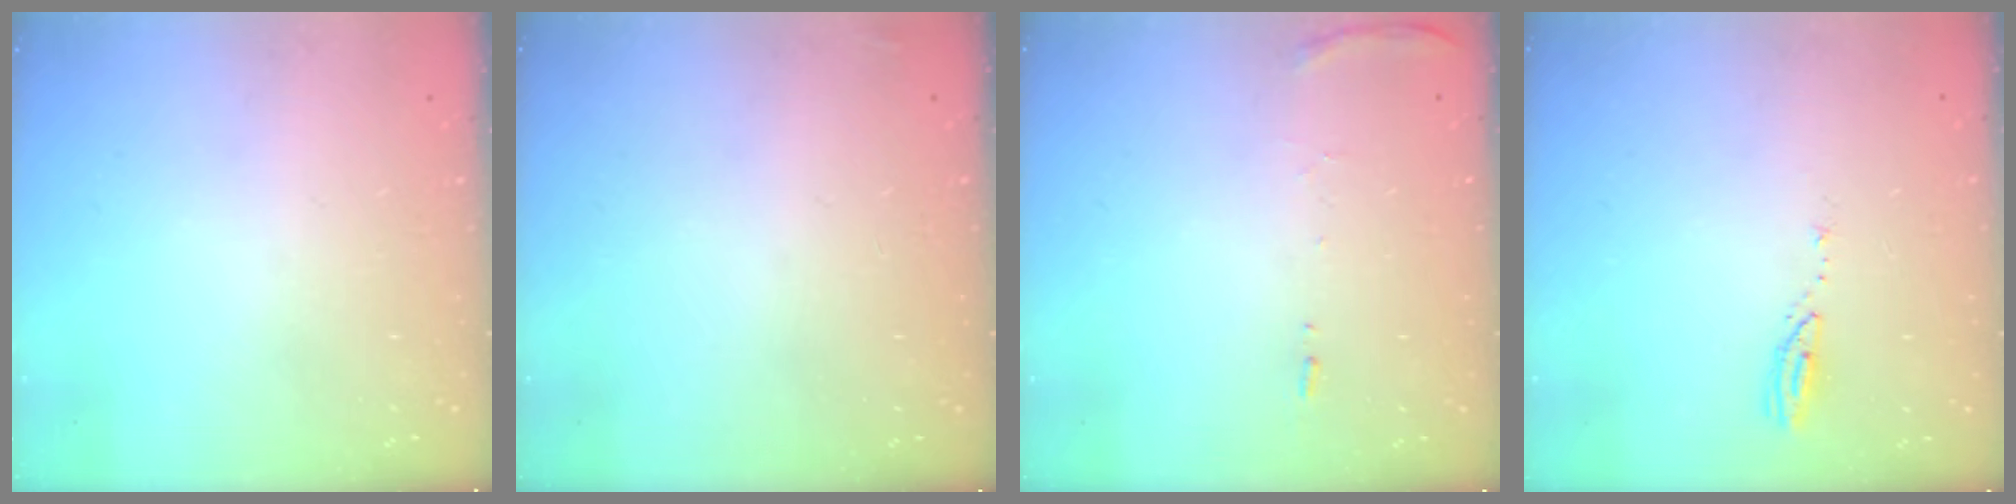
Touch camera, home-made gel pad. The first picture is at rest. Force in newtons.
{"total": 2.5, "press": 2.4, "slide": 0.8}
{"total": 7.5, "press": 7.5, "slide": 0.9}
{"total": 4.0, "press": 4.0, "slide": 0.4}